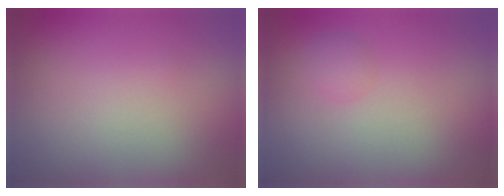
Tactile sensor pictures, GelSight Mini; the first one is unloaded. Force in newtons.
{"total": 1.1, "press": 1.1, "slide": 0.1}